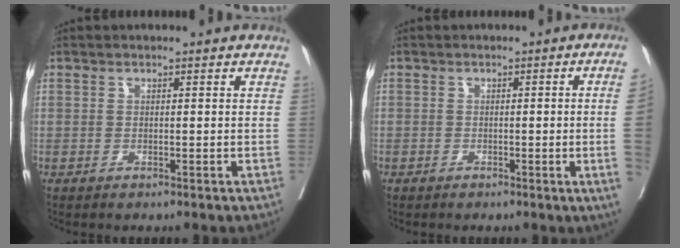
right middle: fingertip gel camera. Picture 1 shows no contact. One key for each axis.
{"total": 3.8, "fx": -0.6, "fy": -1.2, "fz": 3.5, "tx": -0.040, "ty": -0.007, "tz": -0.009}